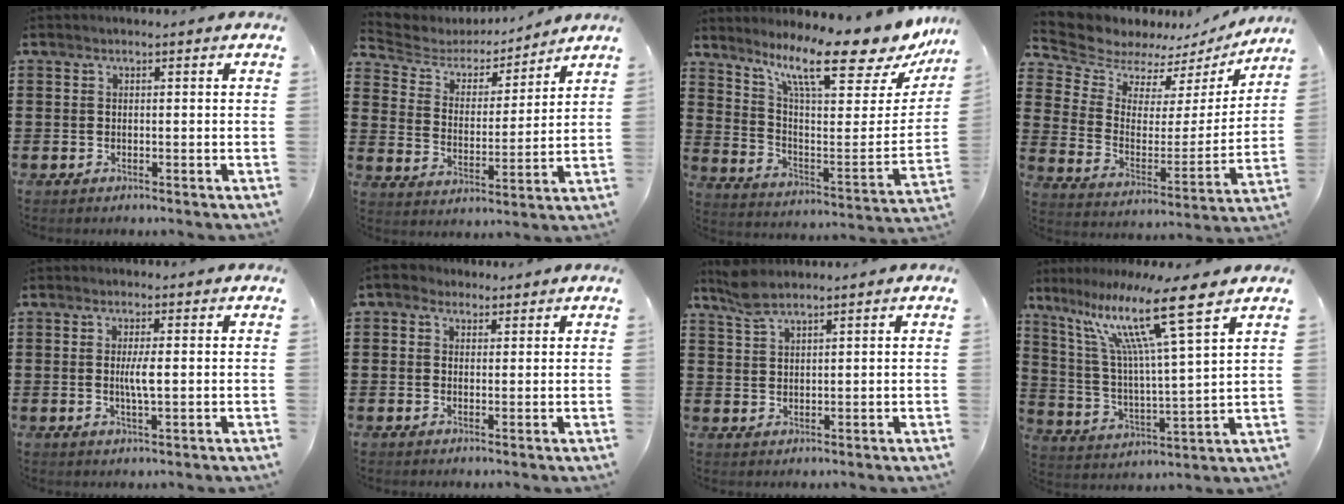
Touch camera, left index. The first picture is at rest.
{"total": 4.2, "force": [3.8, 1.7, 0.7], "torque": [-0.043, -0.023, 0.058]}
{"total": 13.1, "force": [9.8, 2.4, 8.4], "torque": [-0.156, -0.071, 0.158]}
{"total": 7.4, "force": [6.8, 2.7, 0.9], "torque": [-0.061, -0.049, 0.122]}
{"total": 3.4, "force": [0.2, 0.5, 3.4], "torque": [-0.063, -0.003, 0.001]}
{"total": 2.2, "force": [1.4, 1.6, 0.4], "torque": [-0.015, 0.009, 0.025]}
{"total": 3.1, "force": [2.6, 0.6, 1.6], "torque": [-0.037, 0.002, 0.049]}
{"total": 14.0, "force": [9.3, 0.4, 10.4], "torque": [-0.220, -0.045, 0.147]}